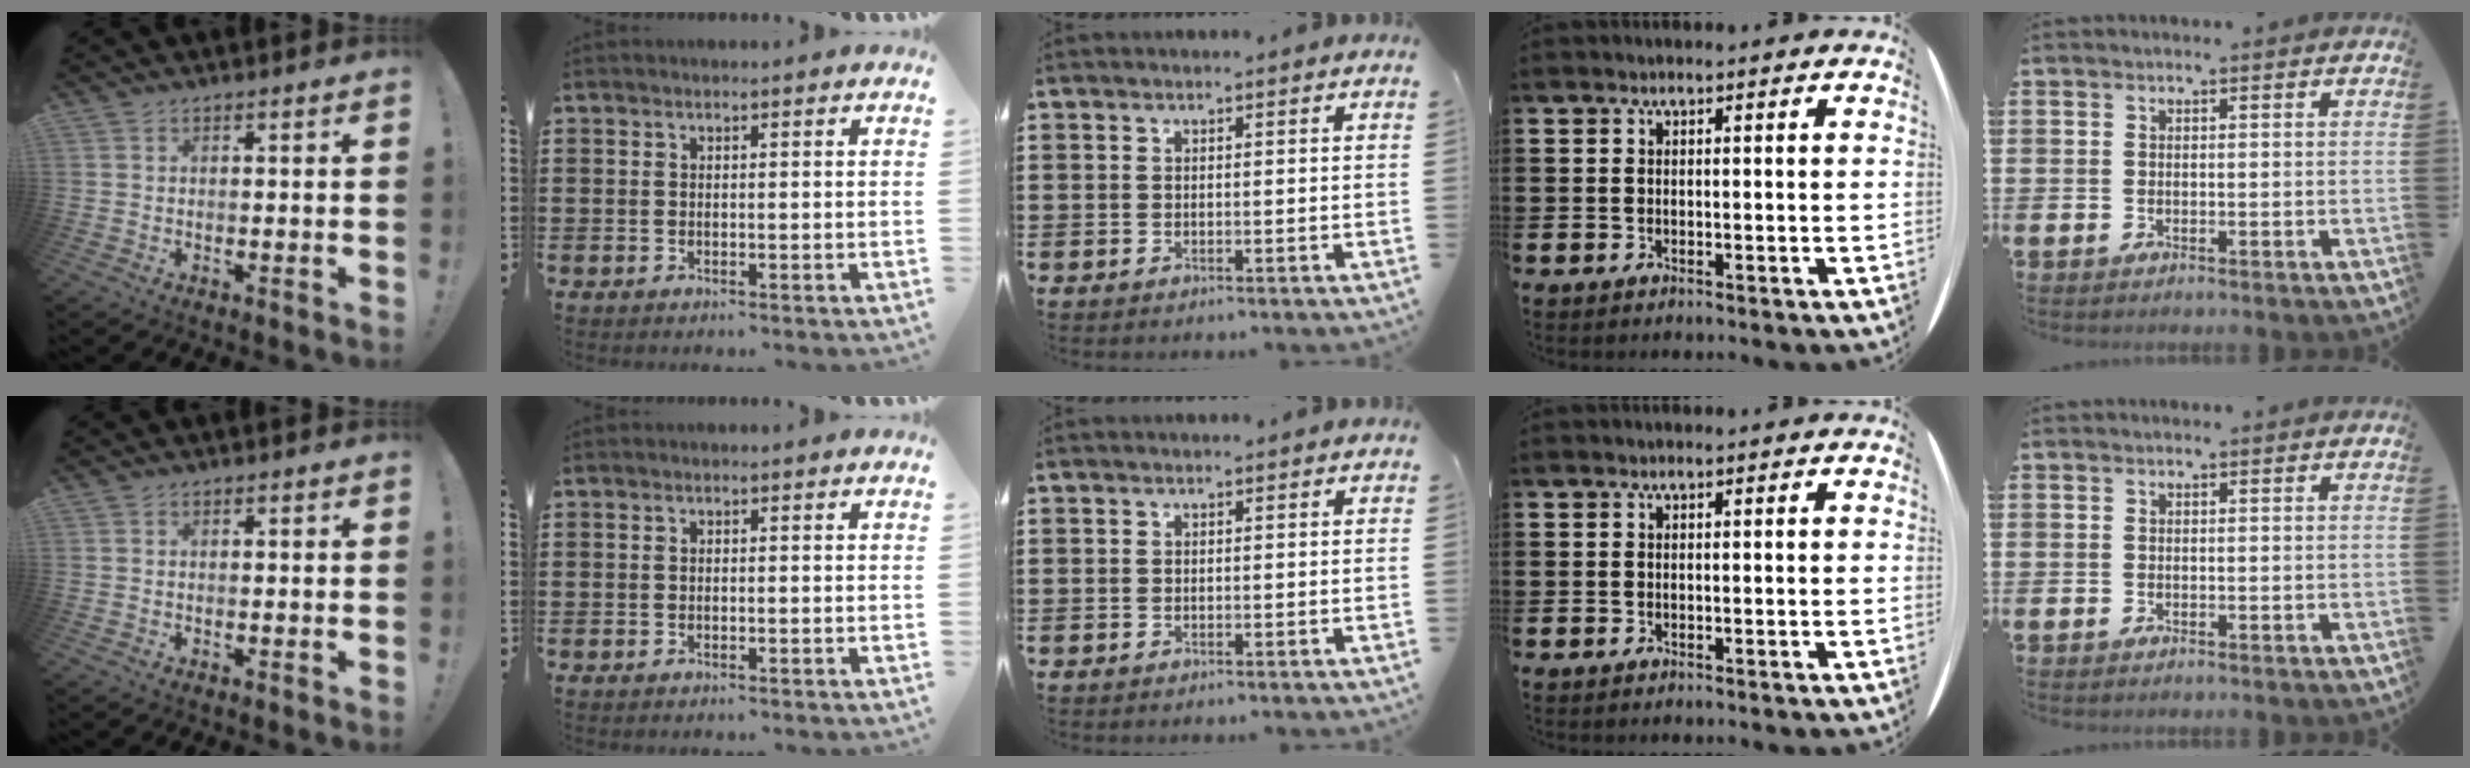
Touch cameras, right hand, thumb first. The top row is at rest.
{}